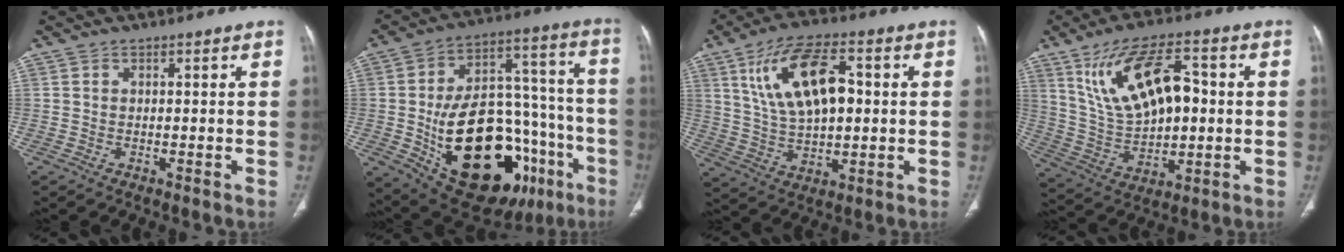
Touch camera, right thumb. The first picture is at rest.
{"total": 32.9, "force": [-11.6, 17.6, 25.3], "torque": [-0.352, 0.052, -0.152]}
{"total": 15.8, "force": [3.8, 7.9, 13.1], "torque": [-0.223, 0.003, 0.074]}
{"total": 18.0, "force": [4.3, 9.2, 14.9], "torque": [-0.244, 0.003, 0.090]}